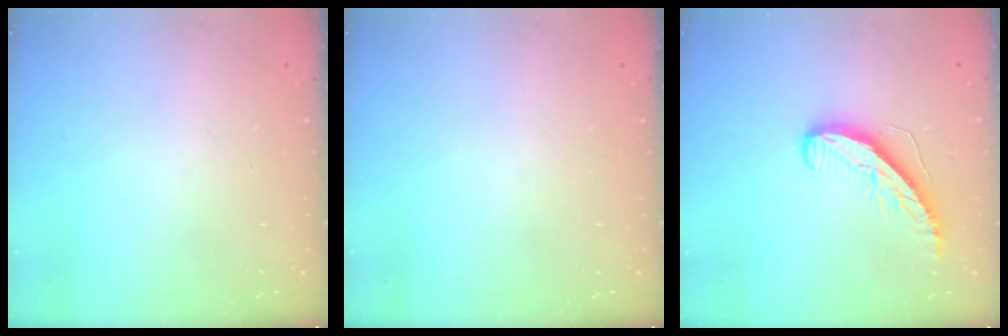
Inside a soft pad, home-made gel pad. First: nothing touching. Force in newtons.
{"total": 0.0}
{"total": 8.6, "press": 8.6, "slide": 0.5}